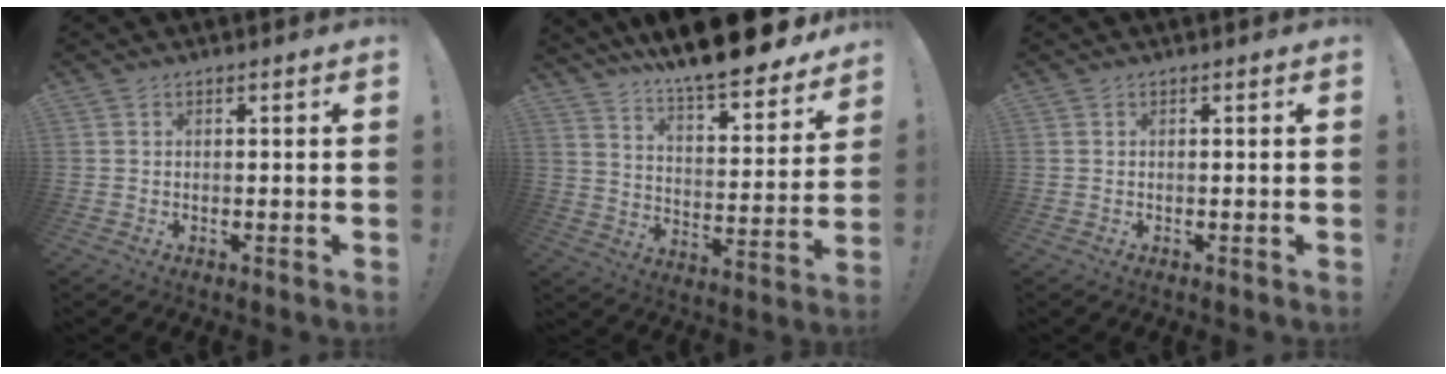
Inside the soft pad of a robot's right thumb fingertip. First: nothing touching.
{"total": 14.1, "force": [12.3, 2.1, 6.5], "torque": [-0.110, -0.107, 0.207]}
{"total": 0.0}